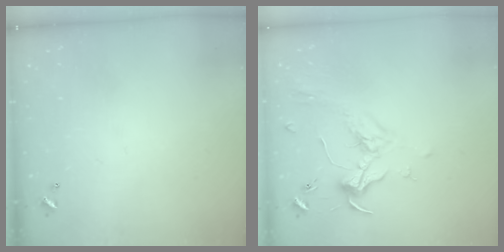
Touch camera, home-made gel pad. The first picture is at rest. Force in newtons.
{"total": 1.8, "press": 1.6, "slide": 0.9}